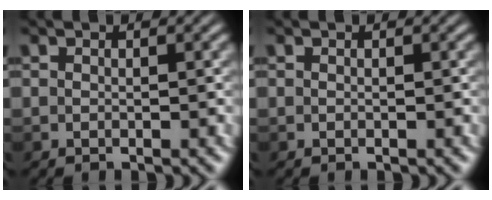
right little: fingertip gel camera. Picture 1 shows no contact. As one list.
[{"total": 0.0}]